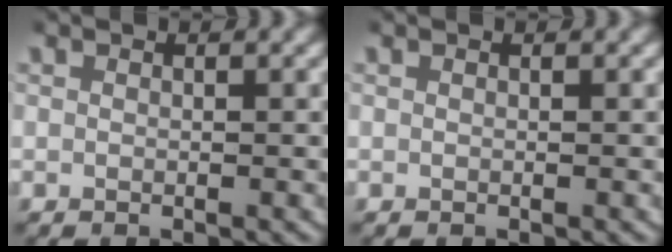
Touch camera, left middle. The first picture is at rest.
{"total": 0.0}